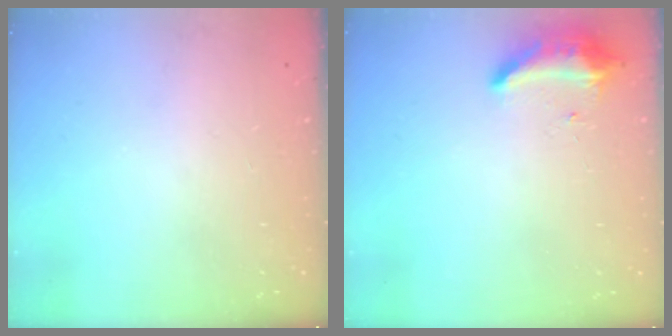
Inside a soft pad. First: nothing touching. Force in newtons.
{"total": 9.1, "press": 8.7, "slide": 2.6}